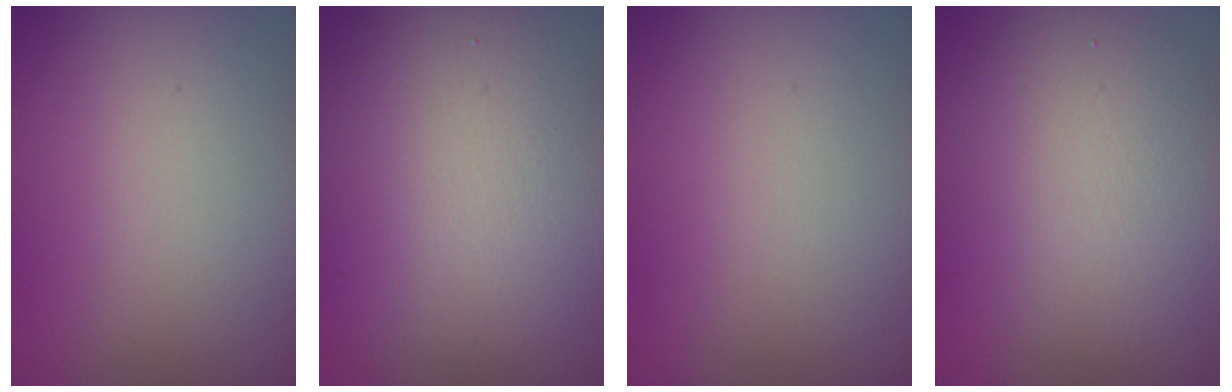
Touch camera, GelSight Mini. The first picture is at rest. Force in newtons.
{"total": 12.4, "press": 12.3, "slide": 1.4}
{"total": 0.0}
{"total": 6.0, "press": 6.0, "slide": 0.3}